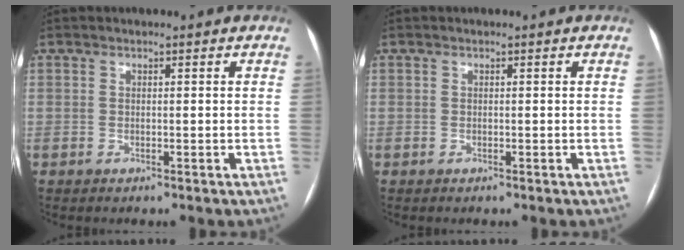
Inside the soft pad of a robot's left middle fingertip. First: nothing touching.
{"total": 0.0}